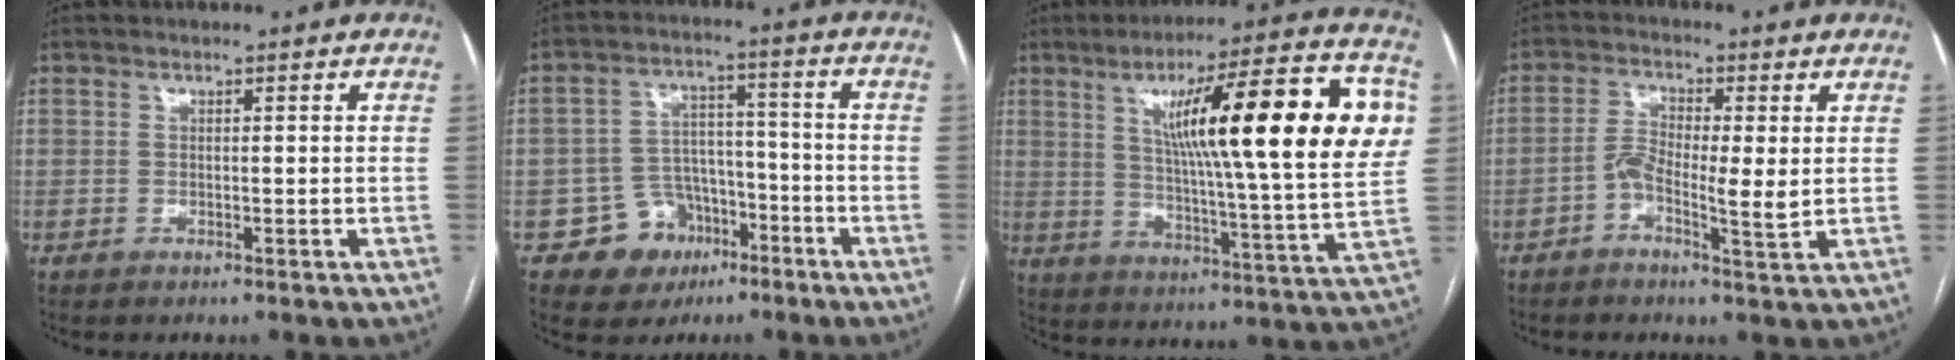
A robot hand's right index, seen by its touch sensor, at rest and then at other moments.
{"total": 8.4, "force": [-4.2, 7.0, 1.8], "torque": [-0.016, 0.021, -0.055]}
{"total": 25.1, "force": [4.7, 1.2, 24.6], "torque": [-0.280, 0.035, 0.057]}
{"total": 5.8, "force": [-0.9, 1.2, 5.6], "torque": [-0.110, 0.005, -0.021]}